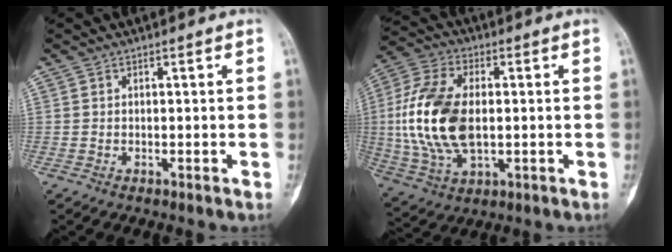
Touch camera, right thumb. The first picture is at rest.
{"total": 17.9, "force": [0.2, 10.1, 14.8], "torque": [-0.312, 0.002, 0.007]}